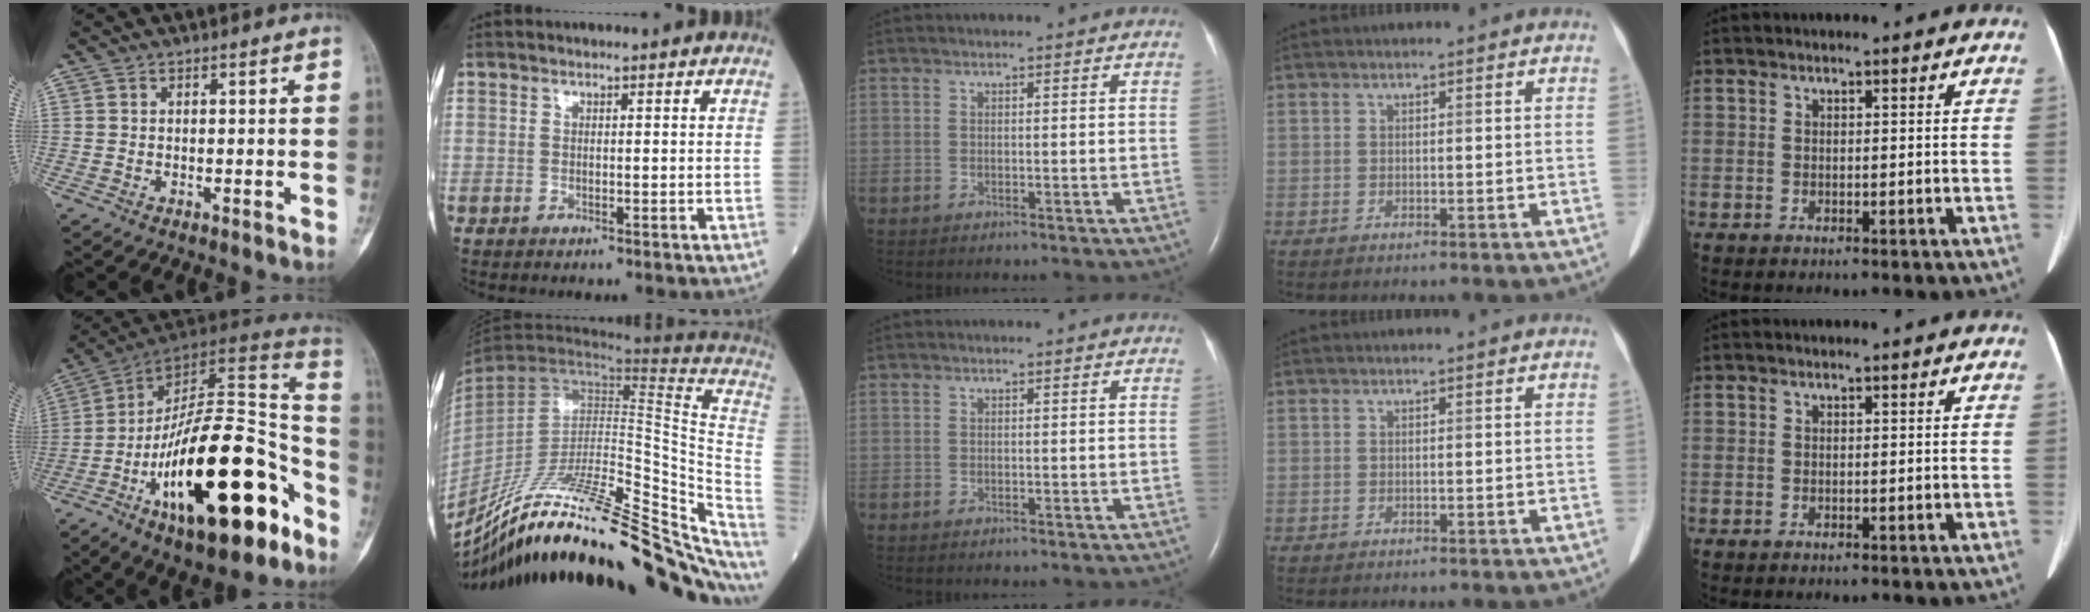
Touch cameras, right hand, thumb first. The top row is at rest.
{"thumb": {"total": 29.5, "force": [-13.5, 11.9, 23.3], "torque": [-0.324, 0.077, -0.210]}, "index": {"total": 33.5, "force": [-25.2, 7.5, 20.8], "torque": [-0.241, -0.014, -0.368]}}